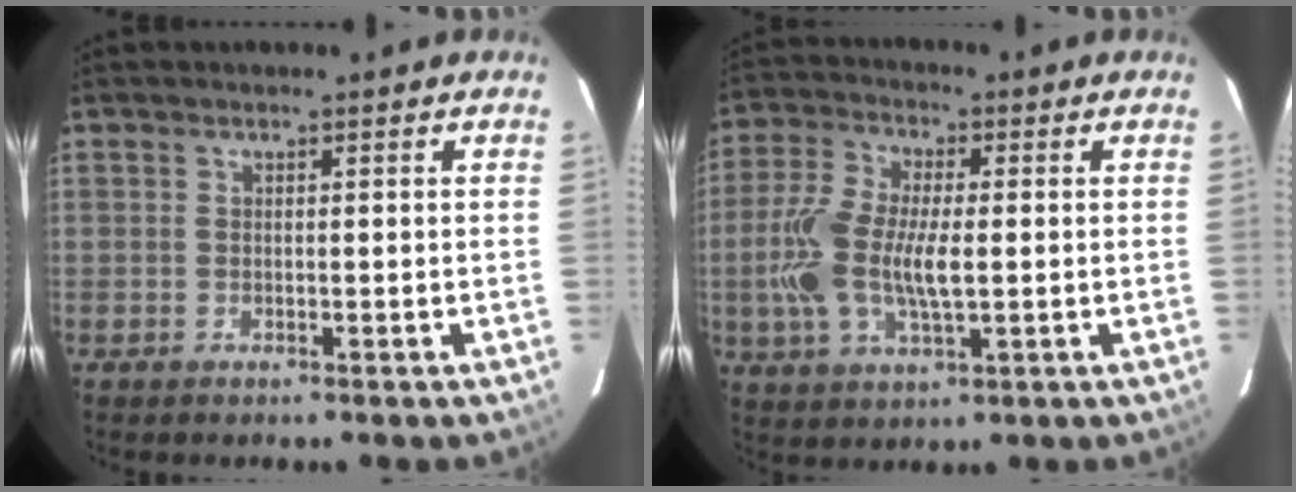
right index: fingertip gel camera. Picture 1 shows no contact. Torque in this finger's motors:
{"motor_torque": [0.45, -0.06, 0.37, 0.13]}